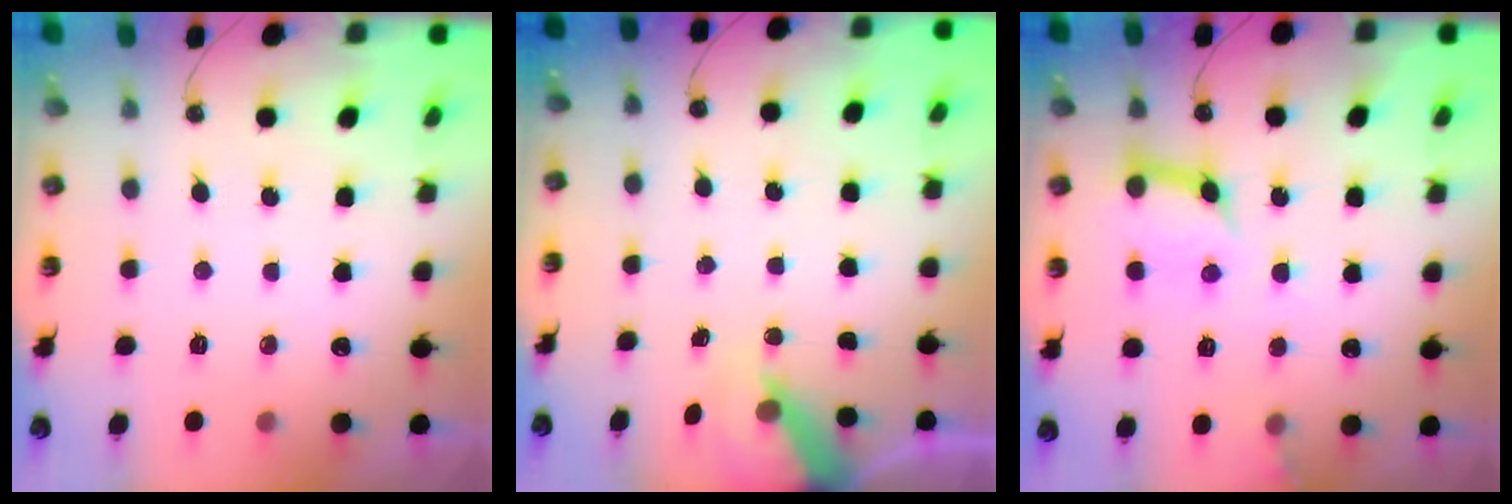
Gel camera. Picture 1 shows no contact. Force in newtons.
{"total": 6.6, "press": 6.5, "slide": 0.4}
{"total": 10.9, "press": 10.8, "slide": 1.5}